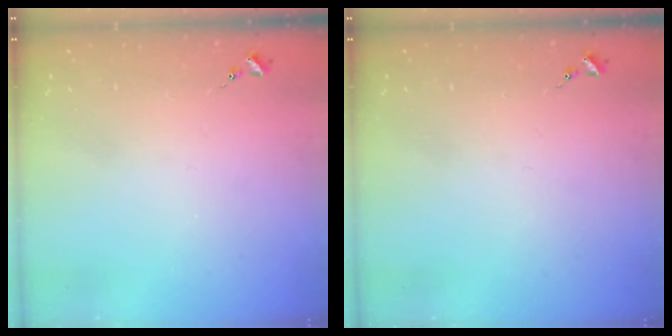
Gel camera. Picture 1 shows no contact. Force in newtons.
{"total": 0.0}